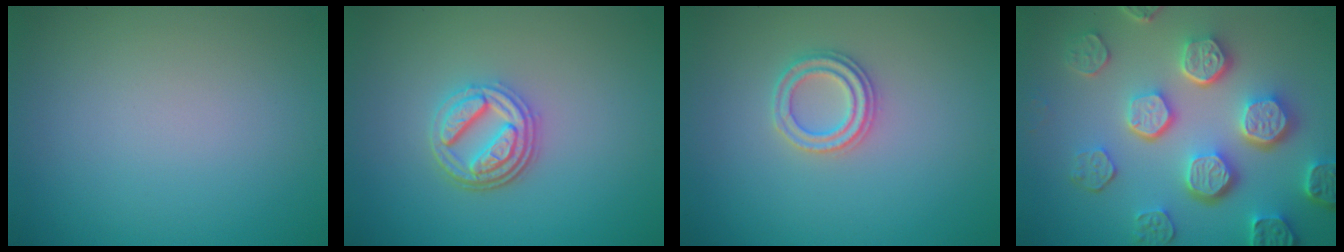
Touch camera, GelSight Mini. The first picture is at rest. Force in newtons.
{"total": 4.0, "press": 3.3, "slide": 2.3}
{"total": 2.3, "press": 2.3, "slide": 0.4}
{"total": 7.9, "press": 6.0, "slide": 5.0}